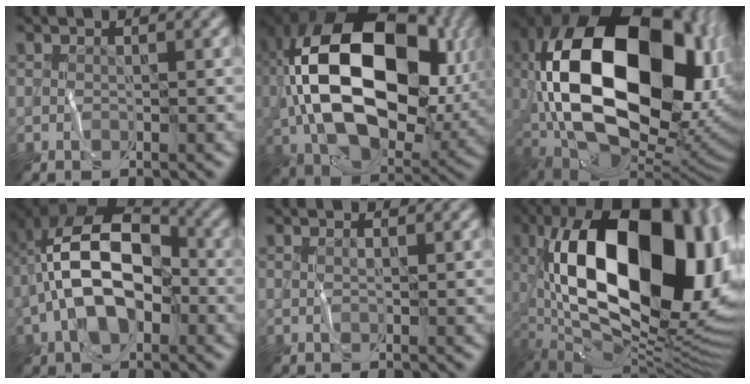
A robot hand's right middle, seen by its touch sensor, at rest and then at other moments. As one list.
[{"total": 17.2, "force": [1.6, 10.9, 13.2], "torque": [-0.247, 0.008, 0.026]}, {"total": 21.4, "force": [2.6, 13.4, 16.5], "torque": [-0.359, -0.003, 0.067]}, {"total": 10.2, "force": [-1.5, 5.9, 8.2], "torque": [-0.151, 0.028, -0.042]}, {"total": 0.6, "force": [0.4, 0.0, 0.4], "torque": [-0.004, -0.002, 0.006]}, {"total": 20.2, "force": [3.3, 10.9, 16.7], "torque": [-0.301, 0.010, 0.068]}]